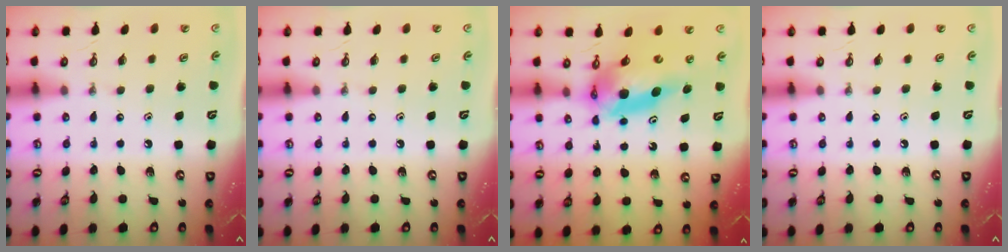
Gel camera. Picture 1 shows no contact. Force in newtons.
{"total": 0.0}
{"total": 11.0, "press": 11.0, "slide": 1.0}
{"total": 0.0}